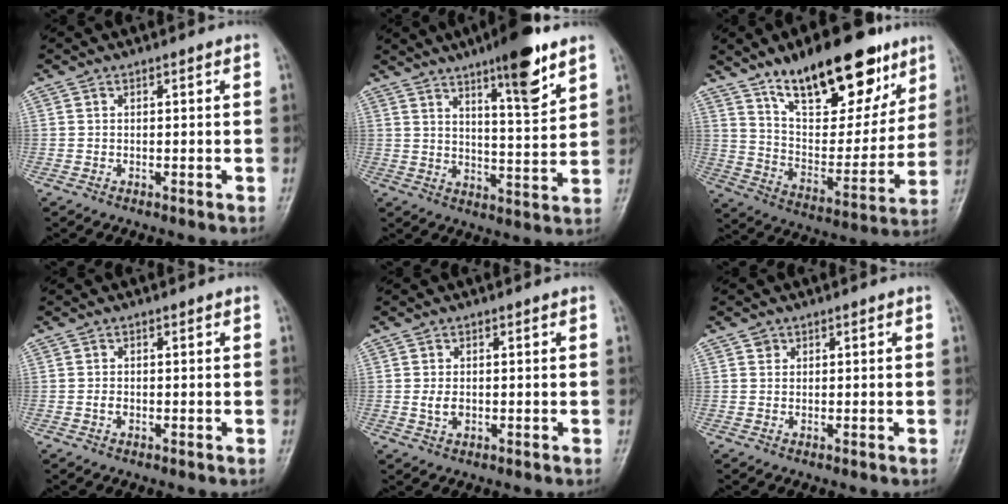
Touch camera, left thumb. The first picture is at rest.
{"total": 12.6, "force": [7.9, 2.4, 9.4], "torque": [-0.127, -0.048, 0.121]}
{"total": 22.2, "force": [14.0, 9.6, 14.3], "torque": [-0.159, -0.060, 0.227]}
{"total": 1.0, "force": [-0.2, 0.8, 0.6], "torque": [-0.009, 0.001, -0.004]}
{"total": 2.3, "force": [0.0, 1.6, 1.6], "torque": [-0.029, -0.004, 0.003]}
{"total": 1.0, "force": [0.5, 0.8, 0.1], "torque": [0.009, -0.001, 0.005]}